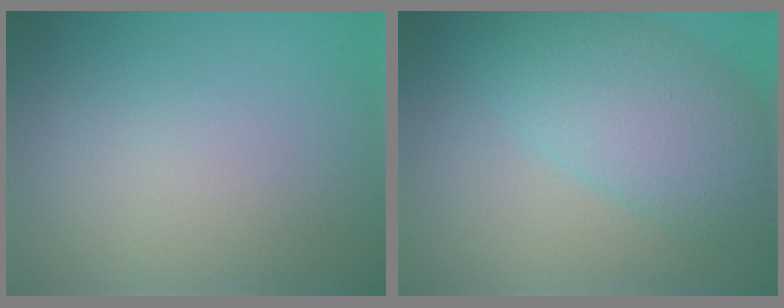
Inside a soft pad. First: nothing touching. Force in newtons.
{"total": 7.2, "press": 7.2, "slide": 0.2}